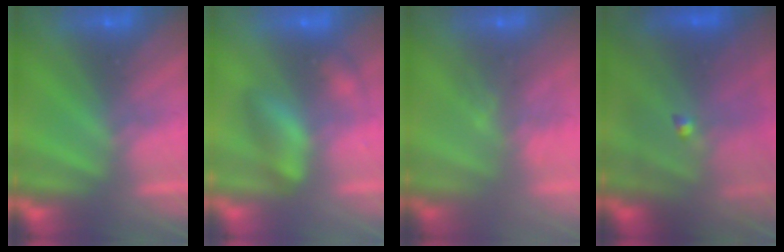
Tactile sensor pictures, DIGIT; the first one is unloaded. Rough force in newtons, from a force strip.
{"total": 2.7}
{"total": 2.9}
{"total": 7.0}